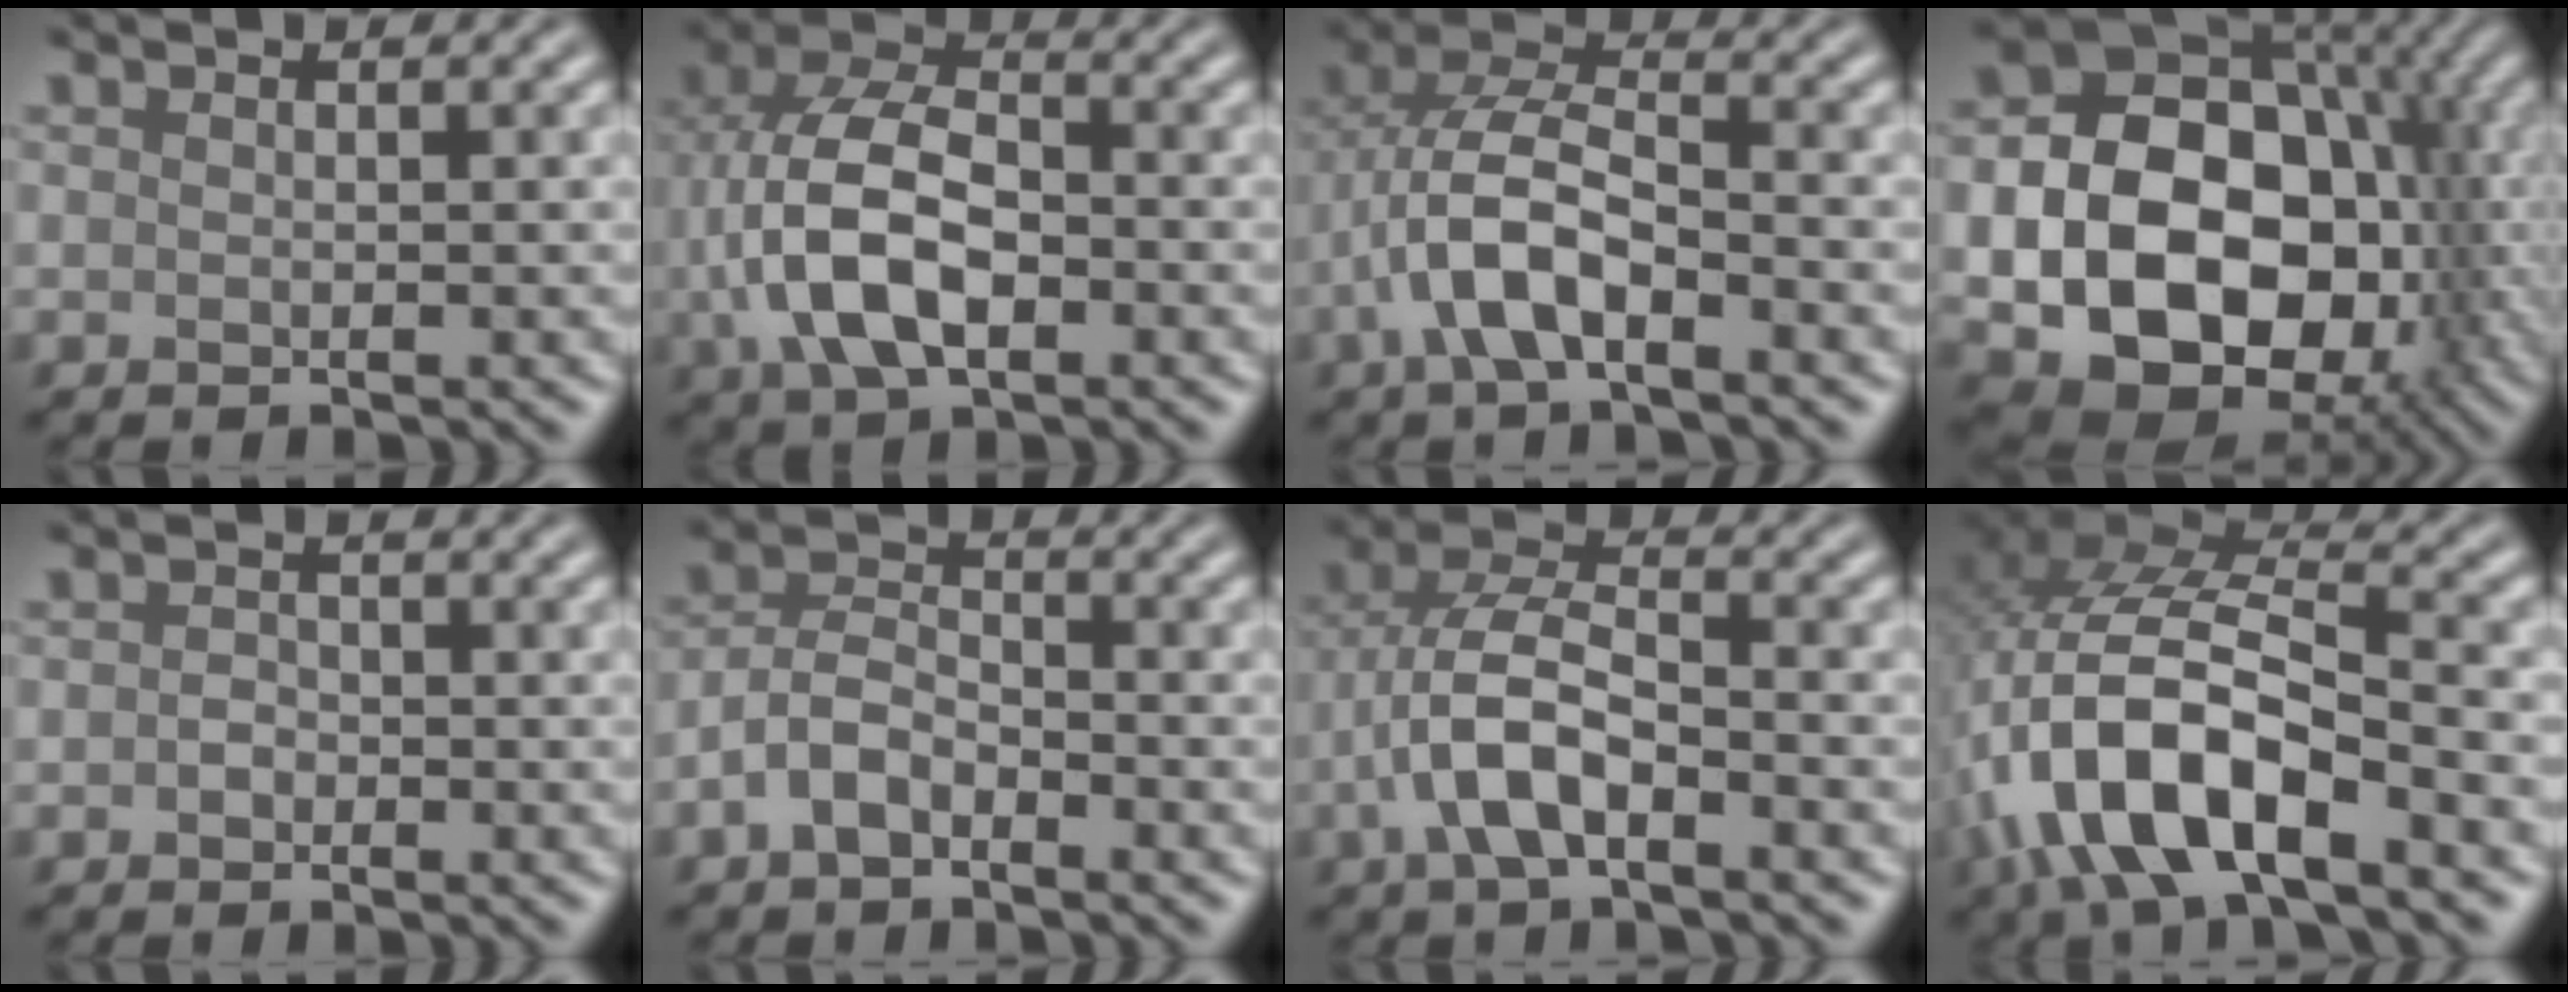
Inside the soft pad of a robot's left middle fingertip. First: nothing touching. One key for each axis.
{"total": 8.6, "fx": -1.3, "fy": 4.9, "fz": 7.0, "tx": -0.149, "ty": 0.008, "tz": -0.032}
{"total": 6.6, "fx": -2.4, "fy": 2.8, "fz": 5.5, "tx": -0.112, "ty": 0.010, "tz": -0.050}
{"total": 18.5, "fx": -3.0, "fy": 14.1, "fz": 11.7, "tx": -0.157, "ty": -0.038, "tz": -0.048}
{"total": 1.0, "fx": -0.3, "fy": 0.8, "fz": 0.4, "tx": -0.007, "ty": -0.003, "tz": -0.009}
{"total": 3.4, "fx": -1.8, "fy": 1.8, "fz": 2.2, "tx": -0.042, "ty": 0.009, "tz": -0.044}
{"total": 6.0, "fx": -2.3, "fy": 2.6, "fz": 4.9, "tx": -0.100, "ty": 0.009, "tz": -0.049}
{"total": 12.1, "fx": -4.6, "fy": 5.4, "fz": 9.8, "tx": -0.204, "ty": 0.003, "tz": -0.087}